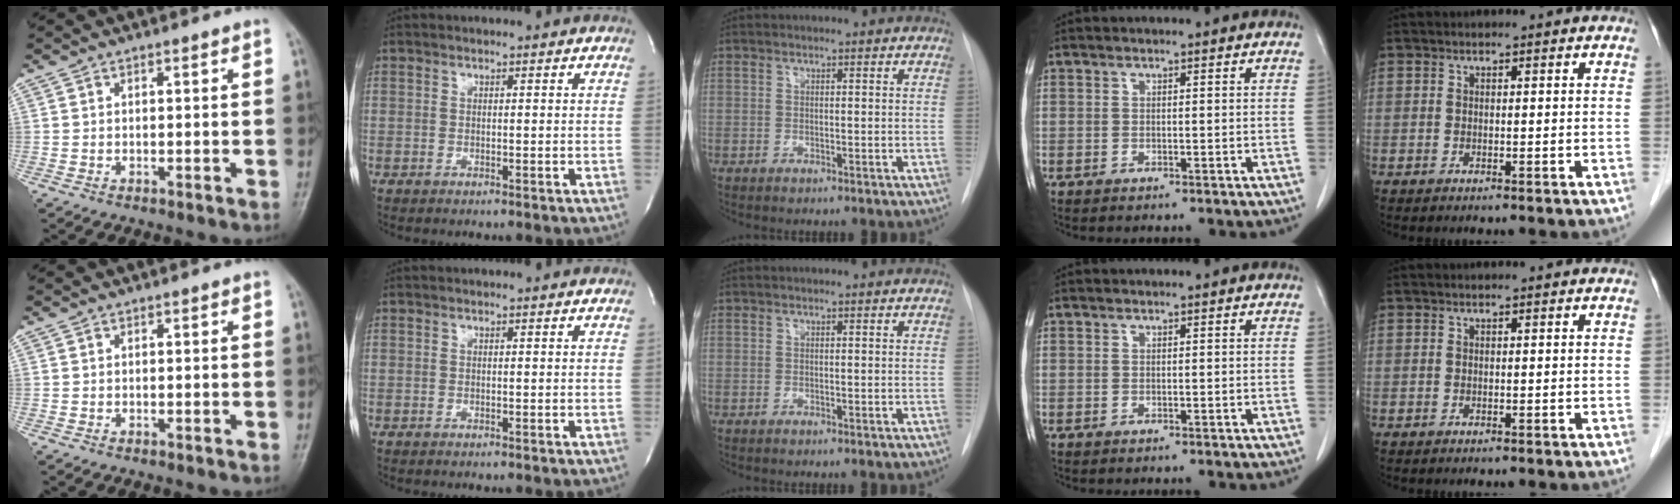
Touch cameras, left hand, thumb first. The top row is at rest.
{}